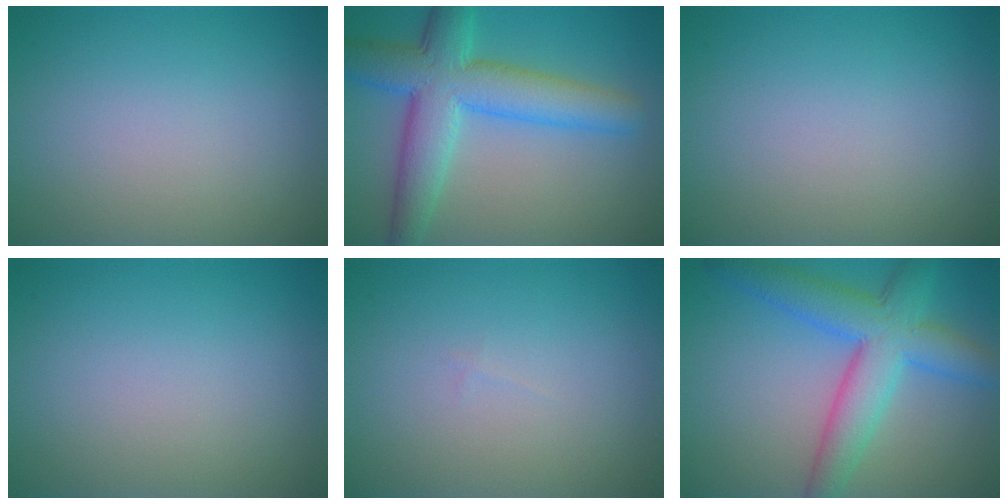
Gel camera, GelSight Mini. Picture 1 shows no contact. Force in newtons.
{"total": 8.2, "press": 8.2, "slide": 0.2}
{"total": 0.0}
{"total": 0.0}
{"total": 0.0}
{"total": 7.0, "press": 7.0, "slide": 0.2}